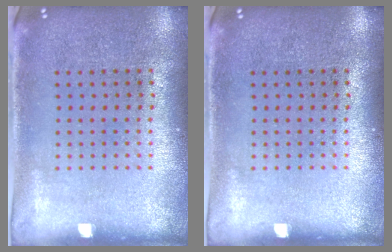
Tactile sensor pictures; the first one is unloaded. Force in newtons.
{"total": 0.0}